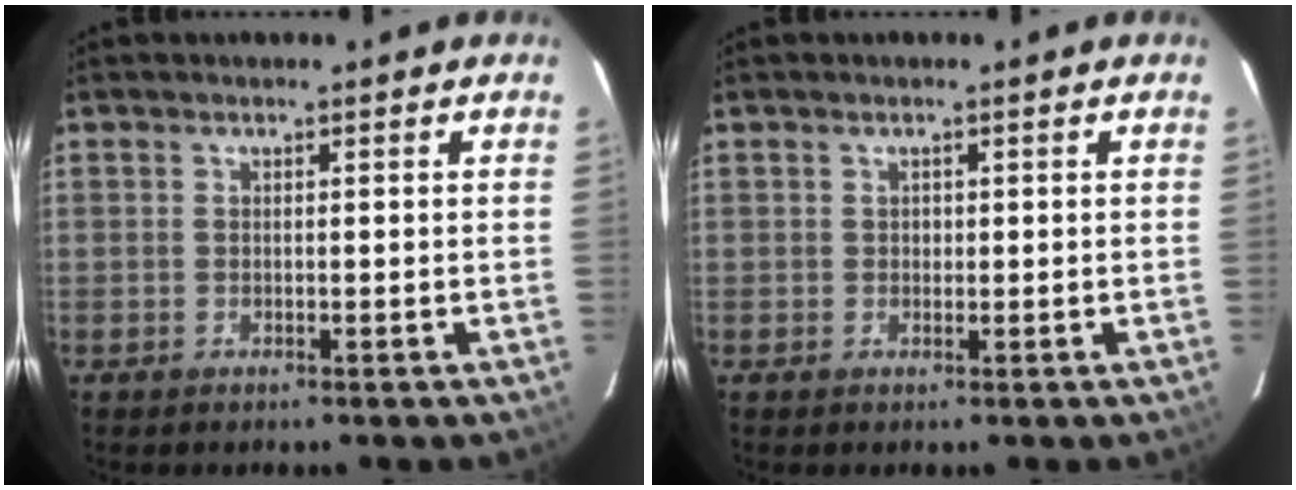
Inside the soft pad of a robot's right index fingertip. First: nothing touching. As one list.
[{"total": 0.8, "force": [0.2, 0.8, 0.1], "torque": [0.002, 0.003, 0.003]}]